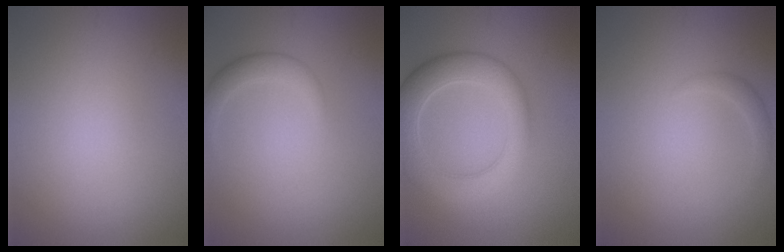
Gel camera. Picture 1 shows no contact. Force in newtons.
{"total": 2.0, "press": 2.0, "slide": 0.1}
{"total": 6.3, "press": 6.3, "slide": 0.5}
{"total": 1.0, "press": 1.0, "slide": 0.1}